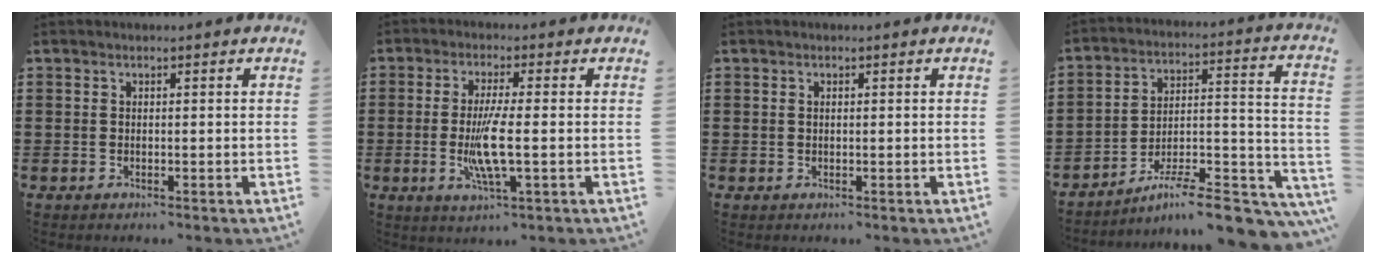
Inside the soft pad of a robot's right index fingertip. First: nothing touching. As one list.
[{"total": 6.6, "force": [-0.8, 0.8, 6.5], "torque": [-0.140, -0.019, -0.022]}, {"total": 0.5, "force": [0.2, 0.2, 0.4], "torque": [-0.010, -0.001, 0.003]}, {"total": 10.3, "force": [-8.1, 2.1, 6.0], "torque": [-0.084, 0.017, -0.150]}]